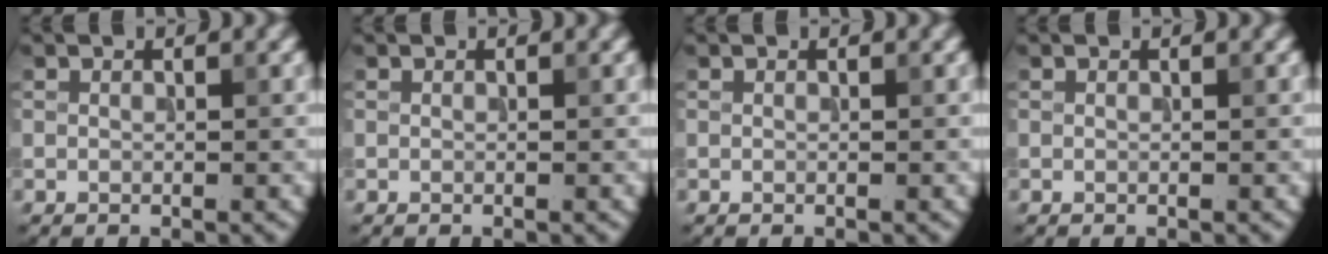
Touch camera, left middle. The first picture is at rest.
{"total": 0.0}
{"total": 0.0}
{"total": 0.0}